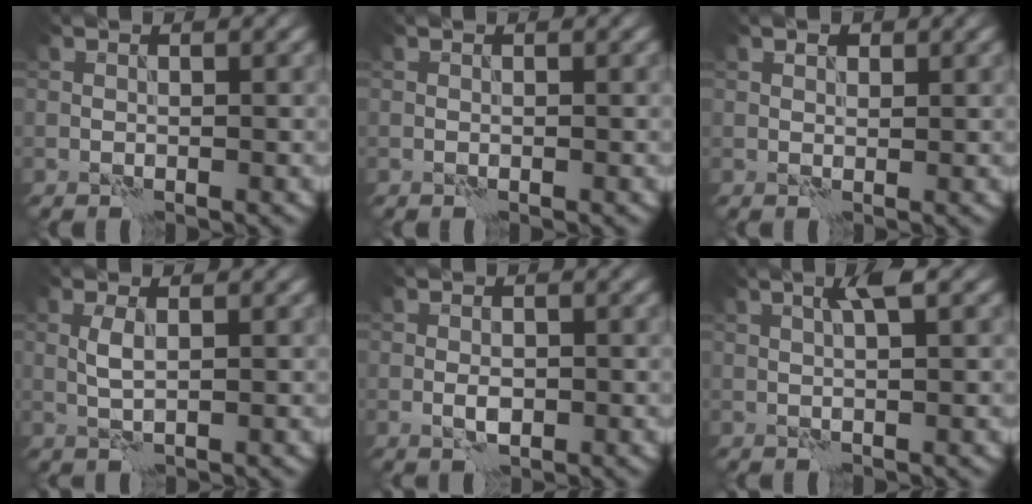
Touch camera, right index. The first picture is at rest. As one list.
[{"total": 0.0}, {"total": 0.9, "force": [0.6, 0.5, 0.4], "torque": [-0.005, 0.002, 0.009]}, {"total": 1.6, "force": [0.3, 0.4, 1.6], "torque": [-0.038, 0.005, 0.006]}, {"total": 1.3, "force": [-0.3, 0.7, 1.1], "torque": [-0.020, 0.003, -0.006]}, {"total": 2.4, "force": [1.1, 0.0, 2.1], "torque": [-0.040, 0.007, 0.018]}]